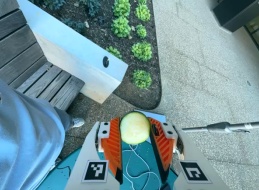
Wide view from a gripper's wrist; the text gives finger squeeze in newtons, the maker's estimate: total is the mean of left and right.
{"total": 11.9, "left": 12.5, "right": 11.2}